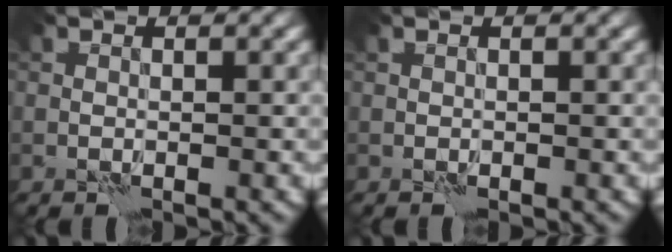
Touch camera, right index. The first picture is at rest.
{"total": 0.0}